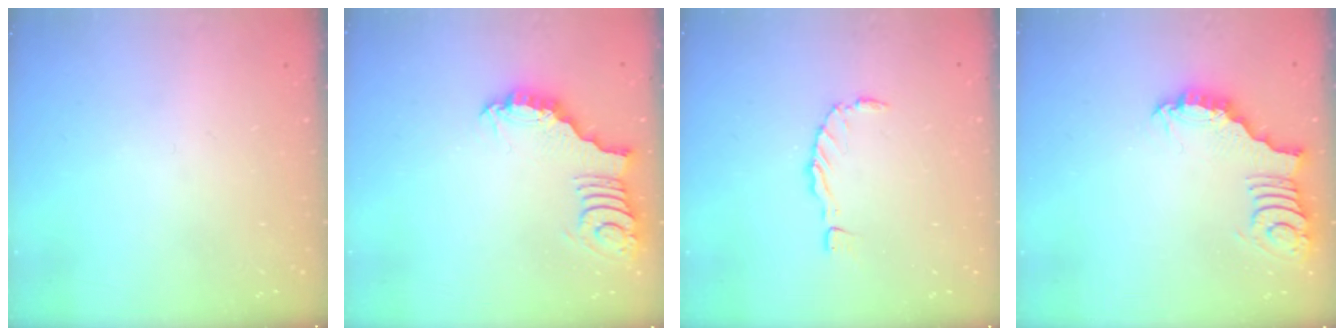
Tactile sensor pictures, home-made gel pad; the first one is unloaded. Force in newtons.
{"total": 3.3, "press": 3.3, "slide": 0.1}
{"total": 0.0}
{"total": 3.3, "press": 3.3, "slide": 0.1}